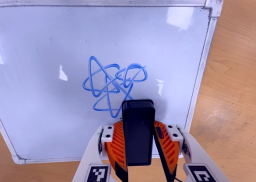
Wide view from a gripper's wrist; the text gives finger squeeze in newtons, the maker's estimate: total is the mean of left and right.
{"total": 5.9, "left": 5.1, "right": 6.8}